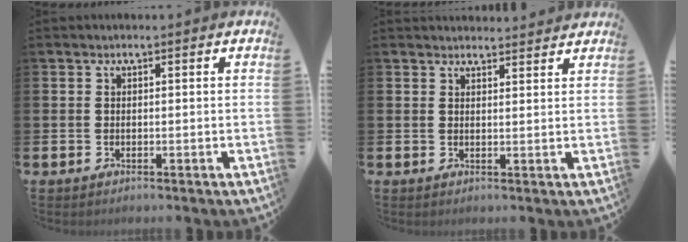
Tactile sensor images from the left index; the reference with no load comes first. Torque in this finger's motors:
{"motor_torque": [-0.60, -0.71, -0.01, -0.01]}